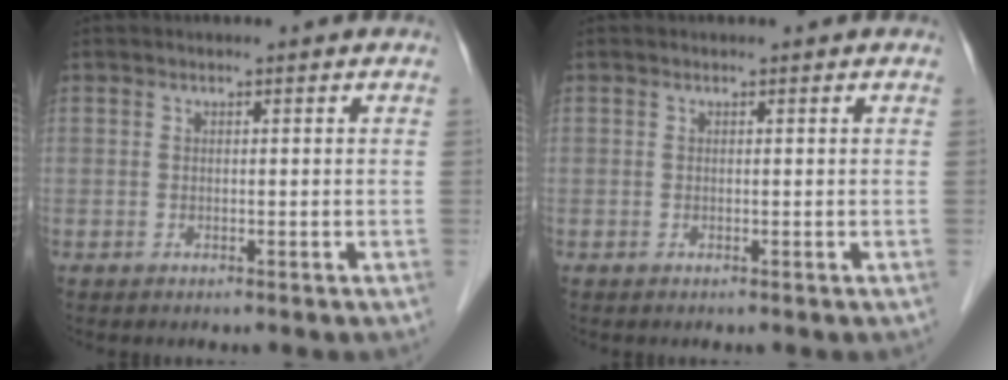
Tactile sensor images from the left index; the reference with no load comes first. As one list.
[{"total": 0.0}]